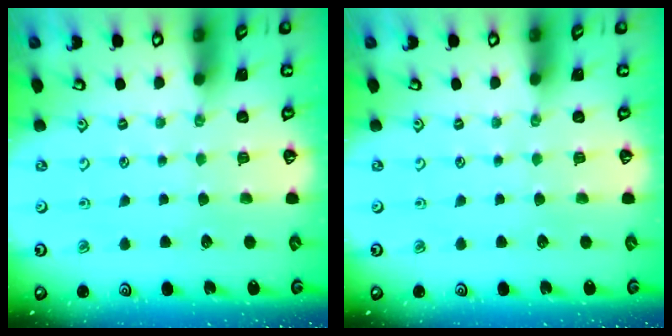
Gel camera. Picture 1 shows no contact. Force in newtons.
{"total": 0.0}